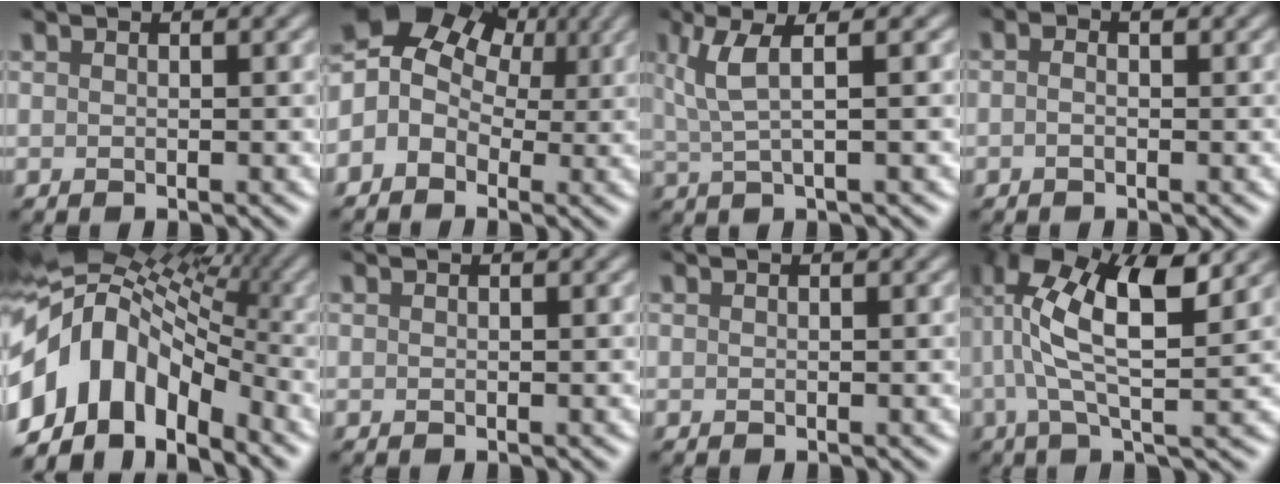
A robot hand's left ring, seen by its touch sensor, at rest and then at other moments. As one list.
[{"total": 6.6, "force": [1.0, 5.2, 3.9], "torque": [-0.058, 0.019, 0.000]}, {"total": 3.7, "force": [1.2, 0.7, 3.4], "torque": [-0.068, 0.002, 0.026]}, {"total": 1.3, "force": [-0.2, 0.6, 1.1], "torque": [-0.021, -0.002, -0.010]}, {"total": 12.1, "force": [-4.0, 7.8, 8.4], "torque": [-0.153, 0.012, -0.081]}, {"total": 0.0}, {"total": 0.0}, {"total": 10.1, "force": [3.2, 3.1, 9.1], "torque": [-0.177, 0.021, 0.052]}]